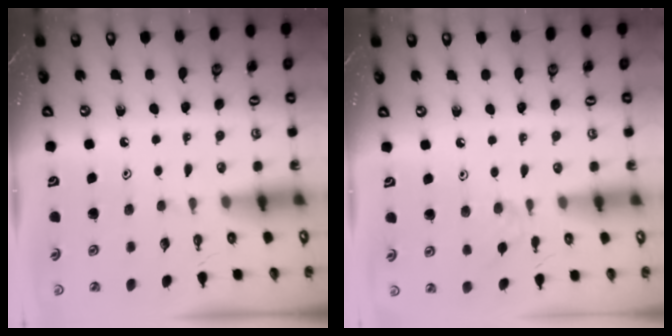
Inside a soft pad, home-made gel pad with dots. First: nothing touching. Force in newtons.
{"total": 5.9, "press": 5.9, "slide": 0.6}